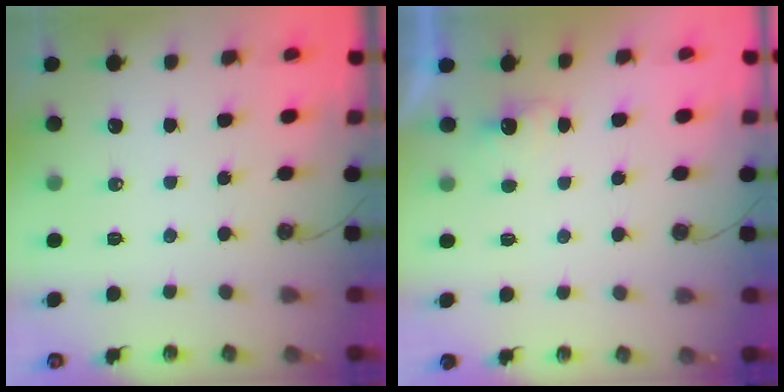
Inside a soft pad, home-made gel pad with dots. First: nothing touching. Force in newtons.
{"total": 2.3, "press": 2.1, "slide": 0.9}